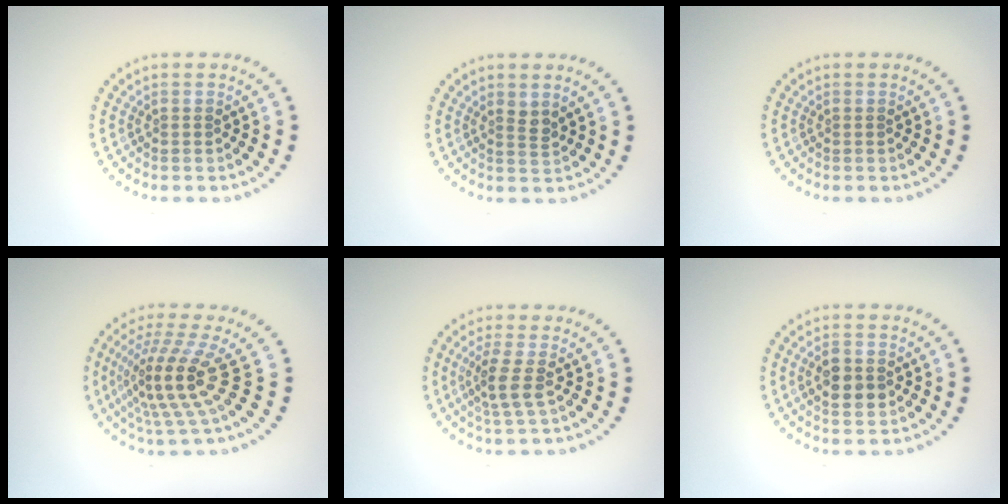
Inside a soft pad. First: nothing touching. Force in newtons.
{"total": 1.2, "press": 1.0, "slide": 0.7}
{"total": 0.0}
{"total": 5.2, "press": 3.6, "slide": 3.7}
{"total": 2.5, "press": 1.9, "slide": 1.6}
{"total": 3.1, "press": 3.1, "slide": 0.3}